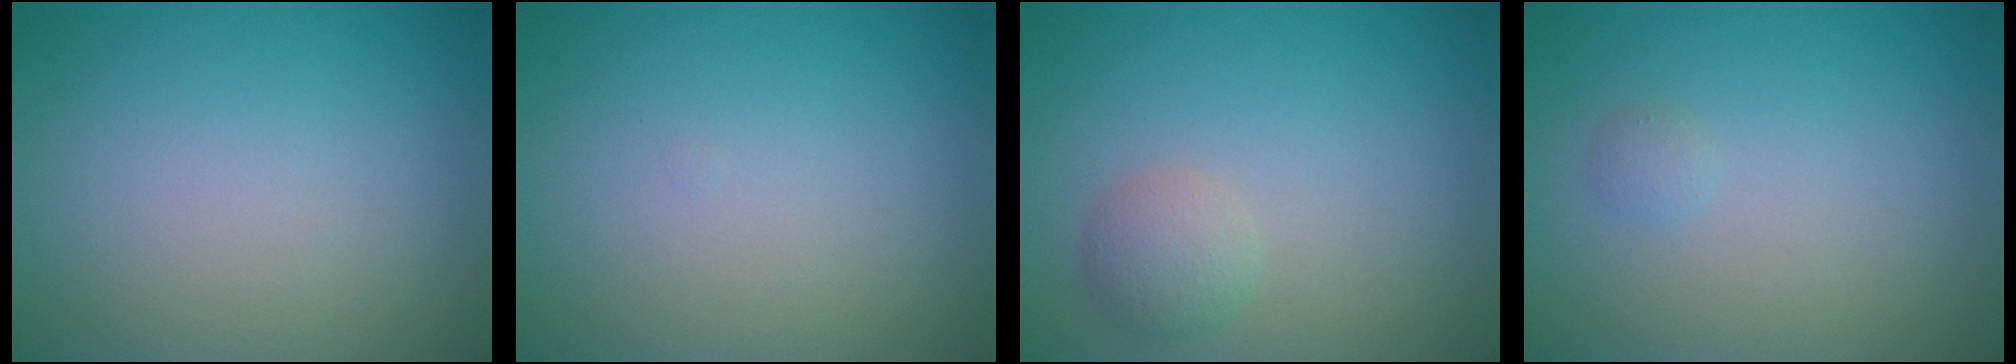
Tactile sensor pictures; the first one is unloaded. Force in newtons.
{"total": 0.0}
{"total": 2.0, "press": 2.0, "slide": 0.1}
{"total": 0.6, "press": 0.6, "slide": 0.0}